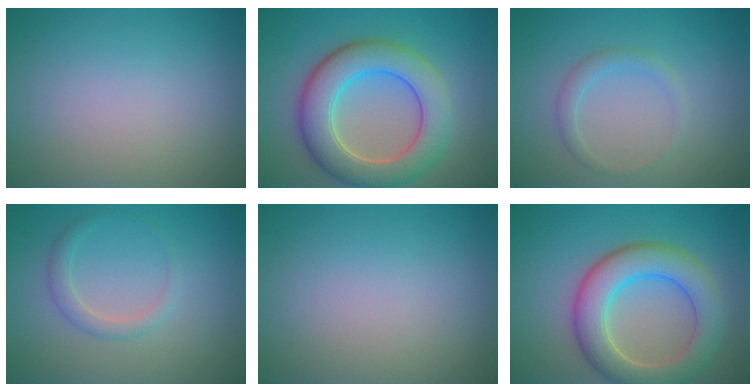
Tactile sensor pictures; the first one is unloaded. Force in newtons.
{"total": 8.1, "press": 8.1, "slide": 0.2}
{"total": 1.5, "press": 1.5, "slide": 0.1}
{"total": 1.7, "press": 1.7, "slide": 0.1}
{"total": 0.0}
{"total": 7.1, "press": 7.1, "slide": 0.3}